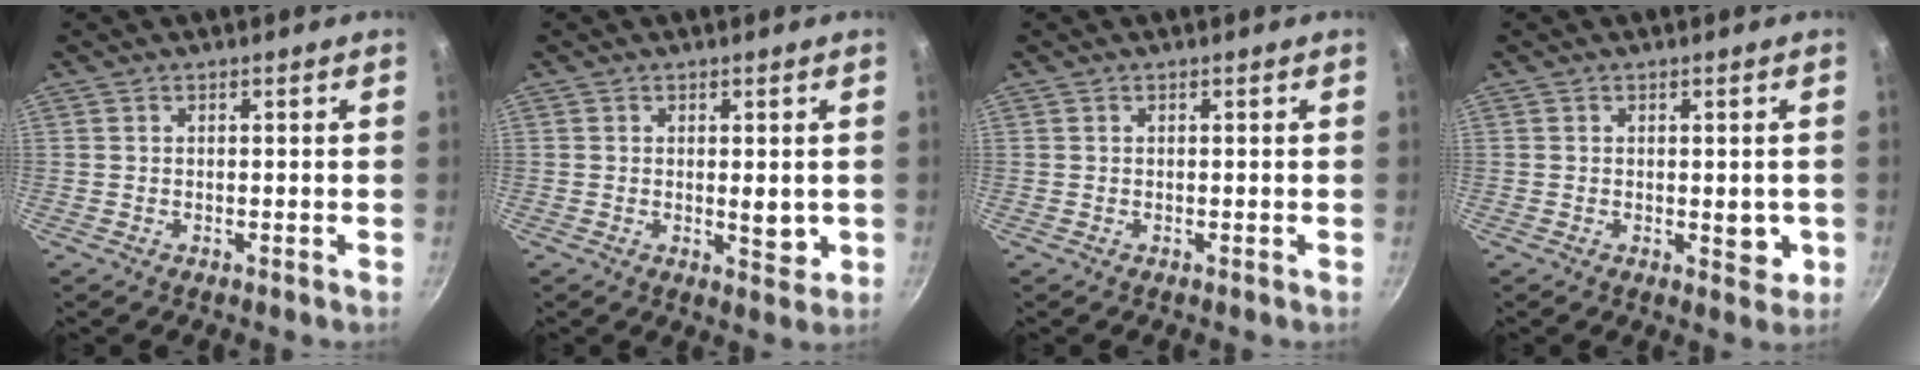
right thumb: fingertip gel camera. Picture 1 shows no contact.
{"total": 3.6, "force": [0.1, 1.8, 3.2], "torque": [-0.040, -0.012, 0.004]}
{"total": 0.0}
{"total": 3.8, "force": [-0.4, 2.1, 3.1], "torque": [-0.025, -0.001, -0.002]}